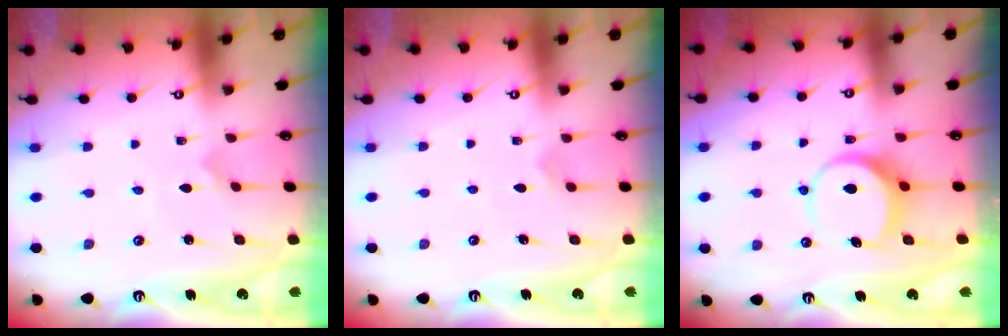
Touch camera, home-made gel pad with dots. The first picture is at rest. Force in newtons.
{"total": 2.5, "press": 2.5, "slide": 0.5}
{"total": 9.3, "press": 9.2, "slide": 0.9}